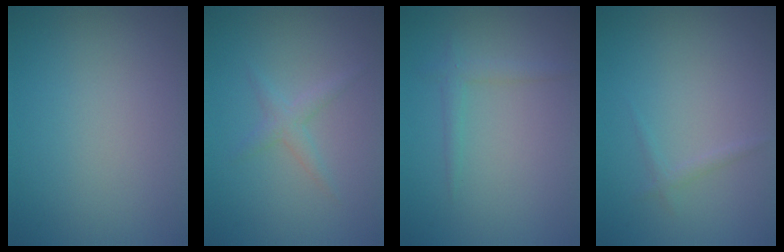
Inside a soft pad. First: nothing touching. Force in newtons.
{"total": 1.4, "press": 1.4, "slide": 0.0}
{"total": 1.4, "press": 1.4, "slide": 0.0}
{"total": 0.8, "press": 0.8, "slide": 0.1}